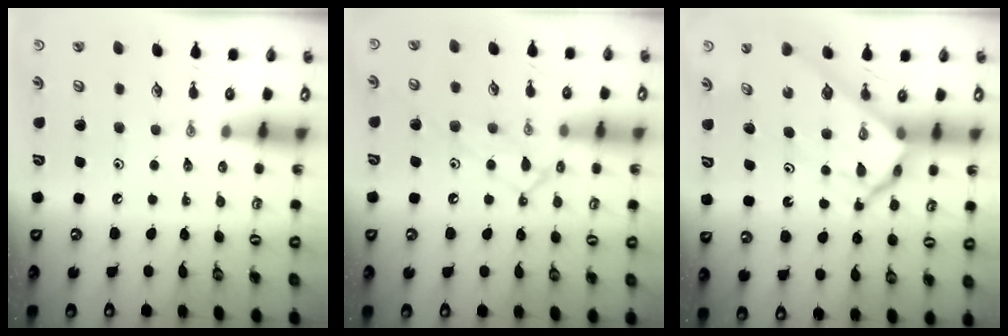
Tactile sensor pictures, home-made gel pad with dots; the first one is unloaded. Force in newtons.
{"total": 12.9, "press": 12.9, "slide": 0.9}
{"total": 9.5, "press": 9.4, "slide": 0.7}